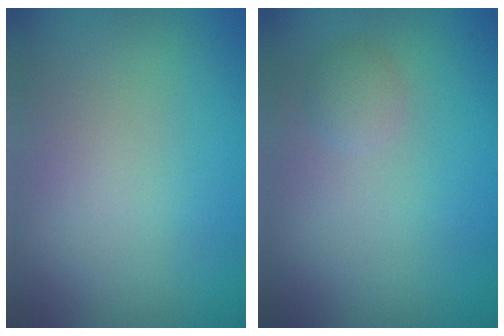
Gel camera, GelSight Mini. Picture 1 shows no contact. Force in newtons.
{"total": 1.3, "press": 1.3, "slide": 0.1}